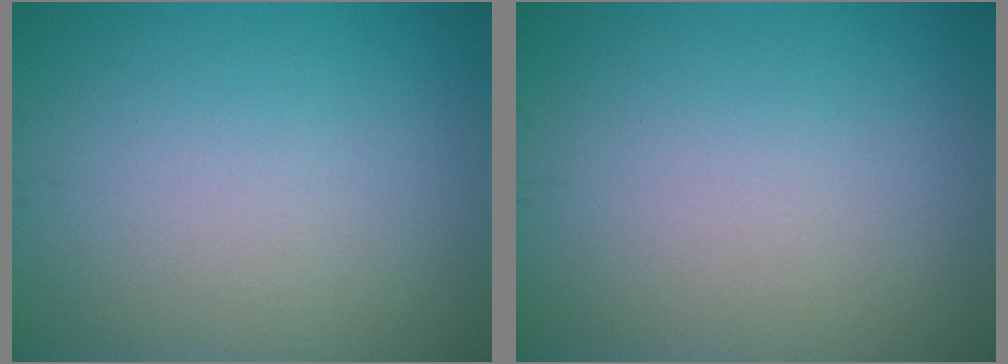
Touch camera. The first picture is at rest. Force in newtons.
{"total": 0.0}